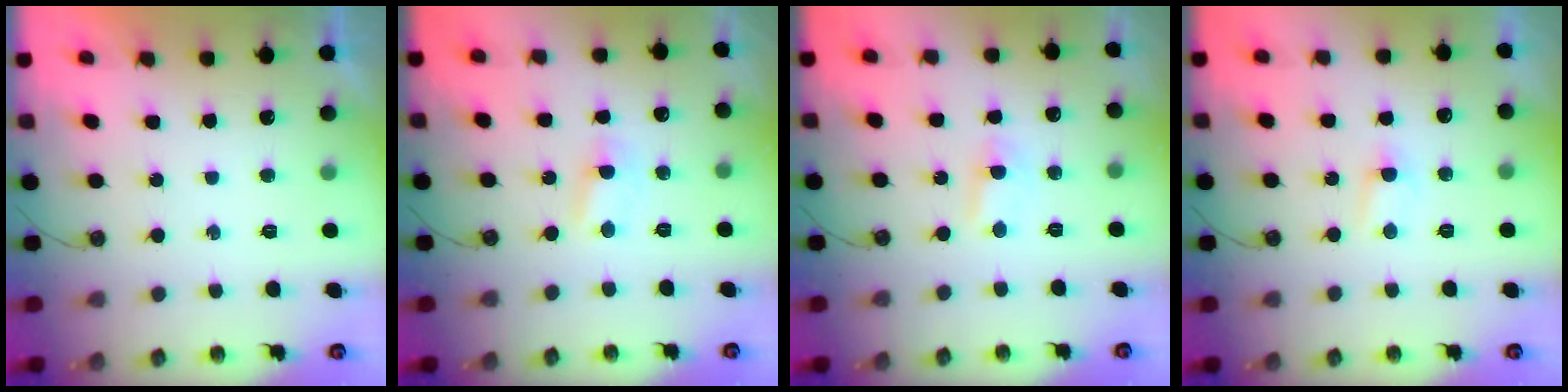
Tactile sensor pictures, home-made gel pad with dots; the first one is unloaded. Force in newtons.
{"total": 2.7, "press": 2.7, "slide": 0.2}
{"total": 3.1, "press": 2.1, "slide": 2.3}
{"total": 2.6, "press": 2.6, "slide": 0.3}